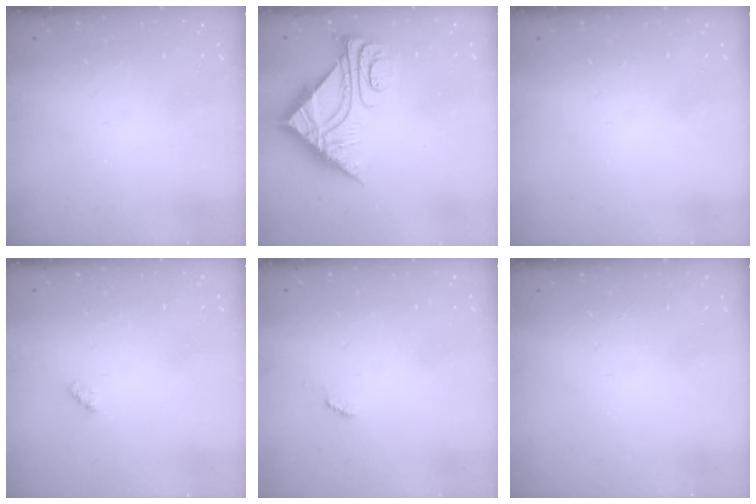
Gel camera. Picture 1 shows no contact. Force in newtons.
{"total": 7.9, "press": 7.9, "slide": 0.8}
{"total": 0.0}
{"total": 2.4, "press": 2.4, "slide": 0.4}
{"total": 2.5, "press": 2.5, "slide": 0.4}
{"total": 0.0}